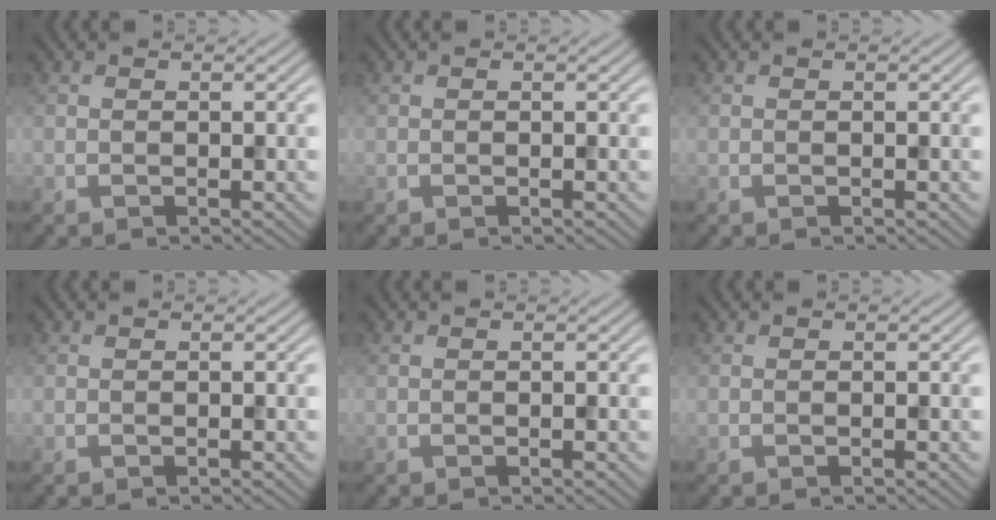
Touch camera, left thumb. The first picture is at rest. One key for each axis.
{"total": 0.0}
{"total": 0.0}
{"total": 0.0}
{"total": 0.0}
{"total": 0.0}